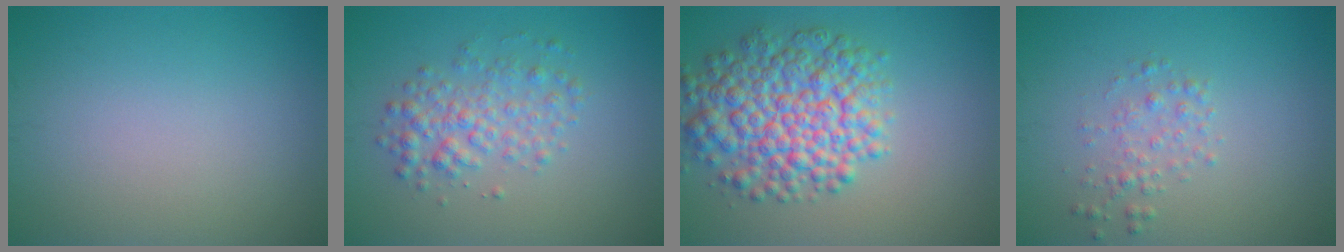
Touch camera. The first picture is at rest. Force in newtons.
{"total": 3.2, "press": 3.2, "slide": 0.1}
{"total": 8.0, "press": 8.0, "slide": 0.2}
{"total": 1.6, "press": 1.6, "slide": 0.0}